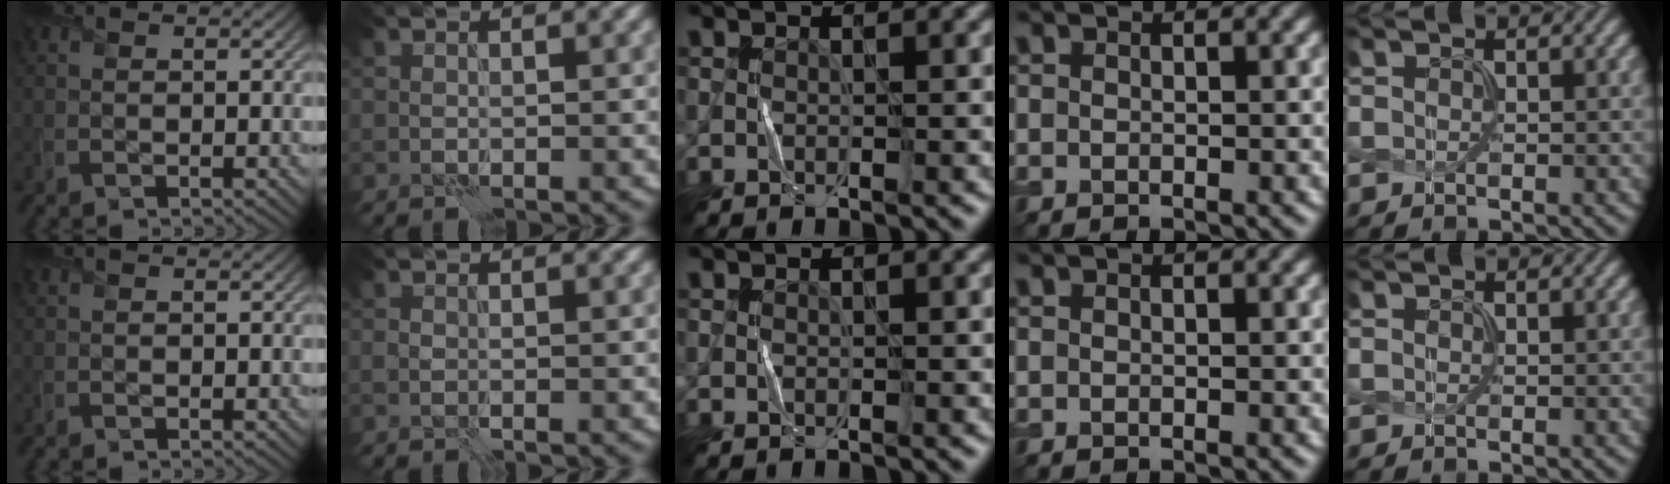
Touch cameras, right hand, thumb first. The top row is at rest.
{"index": {"total": 0.7, "force": [-0.2, 0.4, 0.5], "torque": [-0.010, -0.002, -0.004]}, "little": {"total": 0.9, "force": [-0.4, -0.3, -0.8], "torque": [0.012, 0.004, 0.002]}}